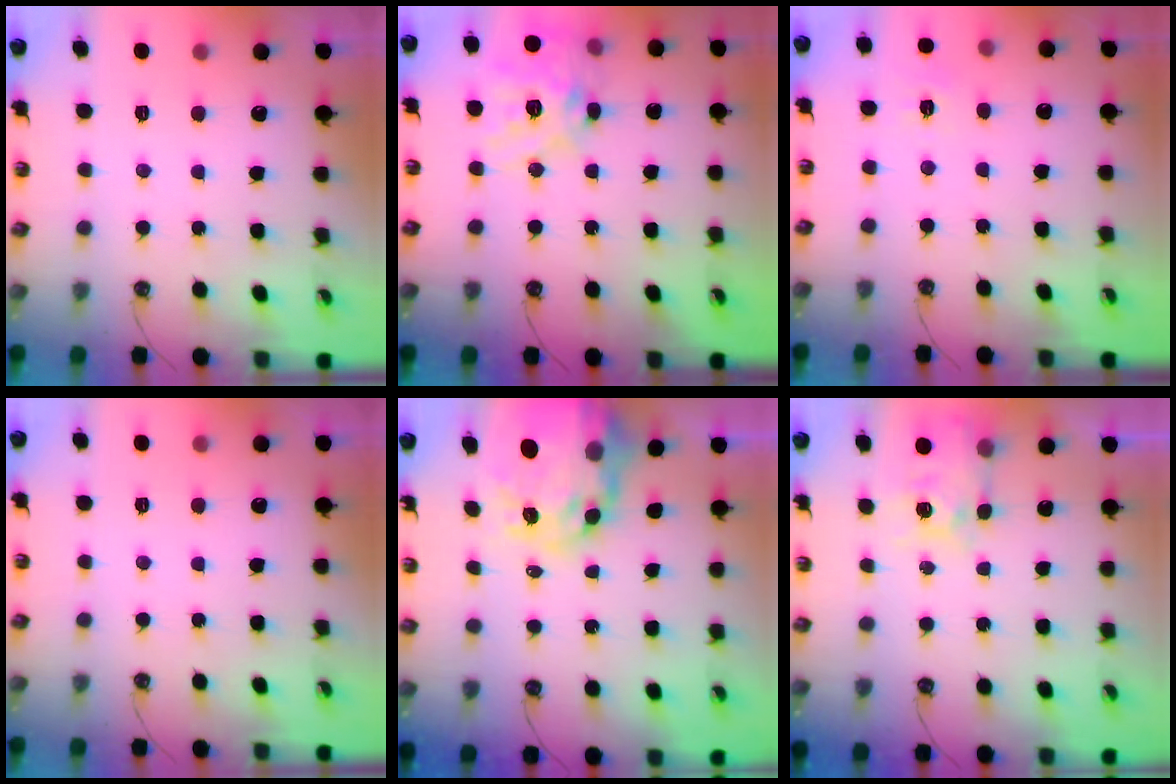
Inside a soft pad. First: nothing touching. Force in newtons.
{"total": 18.5, "press": 18.3, "slide": 2.2}
{"total": 4.8, "press": 4.8, "slide": 0.4}
{"total": 0.0}
{"total": 13.4, "press": 13.4, "slide": 0.9}
{"total": 6.1, "press": 6.0, "slide": 0.7}